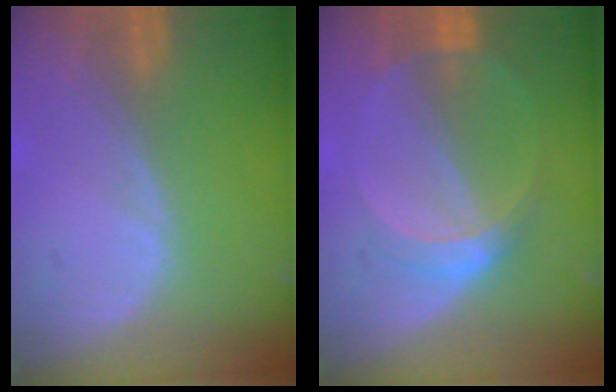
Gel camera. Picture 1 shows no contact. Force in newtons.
{"total": 5.1, "press": 4.7, "slide": 2.0}